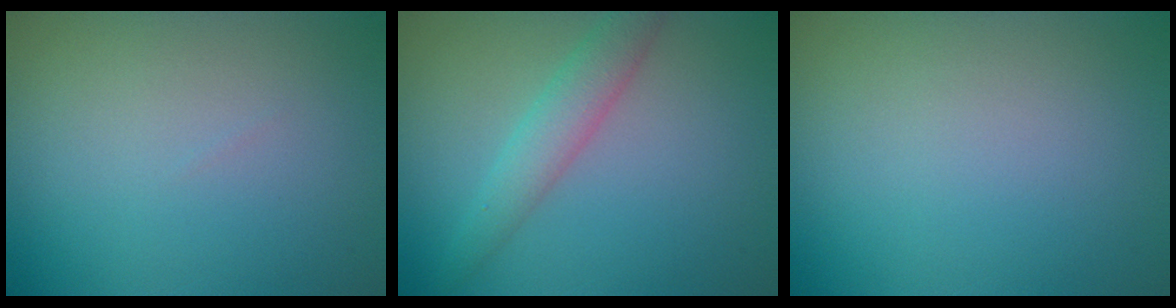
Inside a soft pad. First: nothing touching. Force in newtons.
{"total": 2.9, "press": 2.9, "slide": 0.1}
{"total": 0.0}